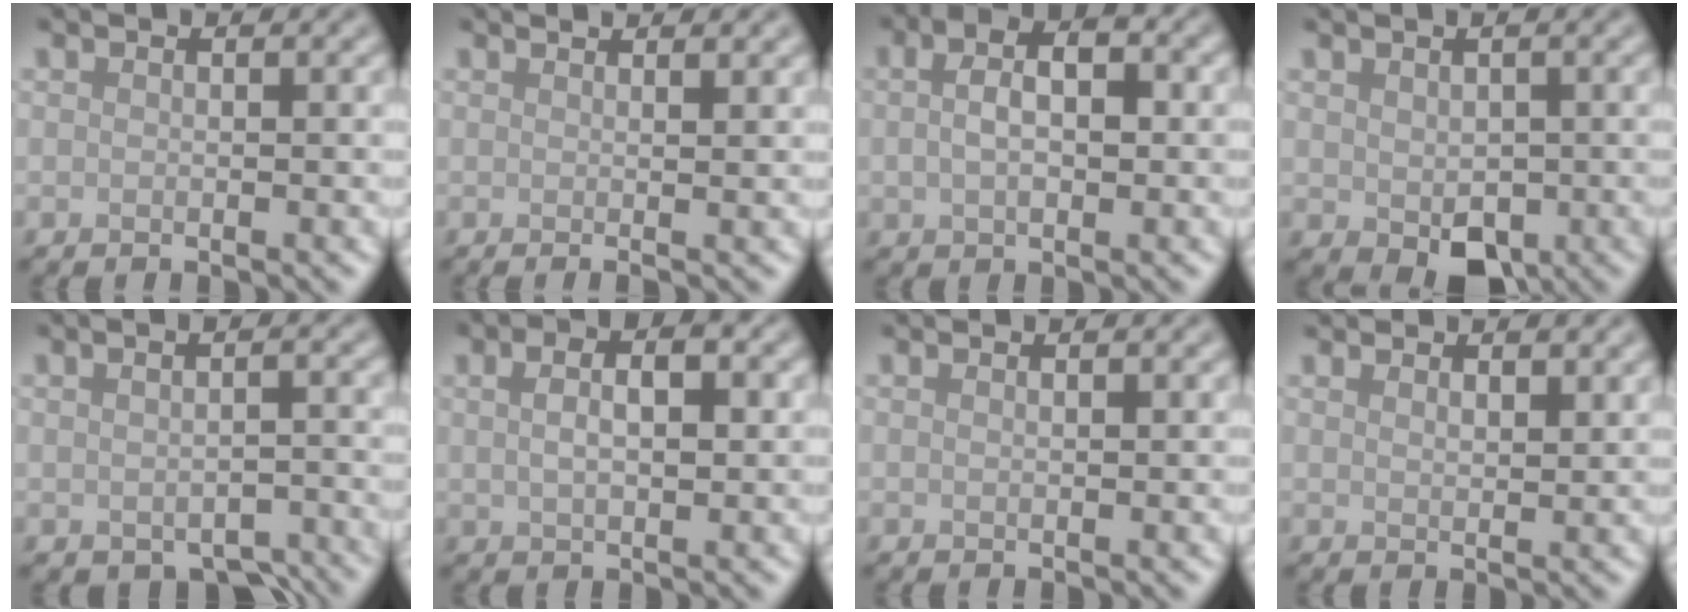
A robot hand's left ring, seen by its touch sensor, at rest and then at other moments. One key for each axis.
{"total": 3.7, "fx": 1.8, "fy": 1.5, "fz": 2.9, "tx": -0.019, "ty": 0.017, "tz": -0.013}
{"total": 5.2, "fx": 0.7, "fy": 2.9, "fz": 4.3, "tx": -0.077, "ty": 0.011, "tz": 0.010}
{"total": 3.9, "fx": -0.7, "fy": 2.4, "fz": 2.9, "tx": -0.050, "ty": -0.012, "tz": -0.002}
{"total": 3.7, "fx": -1.8, "fy": 2.1, "fz": 2.5, "tx": -0.032, "ty": -0.006, "tz": -0.014}
{"total": 4.9, "fx": 1.5, "fy": 2.4, "fz": 4.0, "tx": -0.068, "ty": 0.005, "tz": 0.016}
{"total": 0.6, "fx": 0.5, "fy": 0.1, "fz": 0.4, "tx": -0.007, "ty": 0.001, "tz": 0.007}
{"total": 1.9, "fx": 1.5, "fy": 0.7, "fz": 0.9, "tx": -0.016, "ty": -0.004, "tz": 0.030}